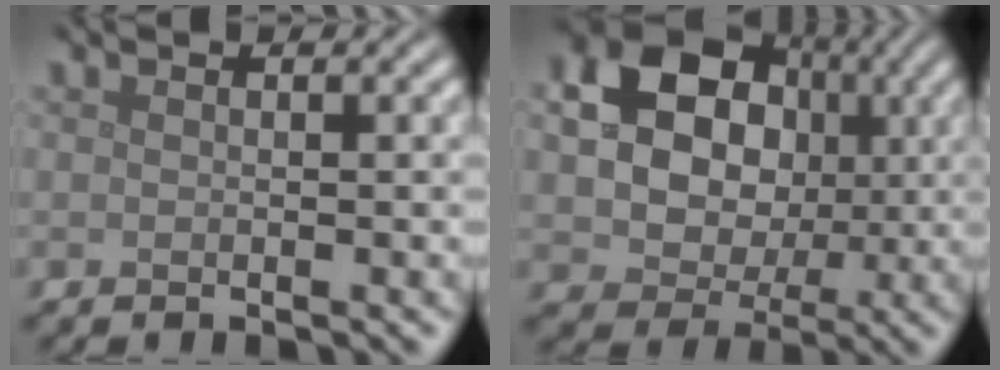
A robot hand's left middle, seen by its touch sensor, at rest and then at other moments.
{"total": 13.1, "force": [2.8, 10.7, 7.0], "torque": [-0.131, 0.033, 0.041]}